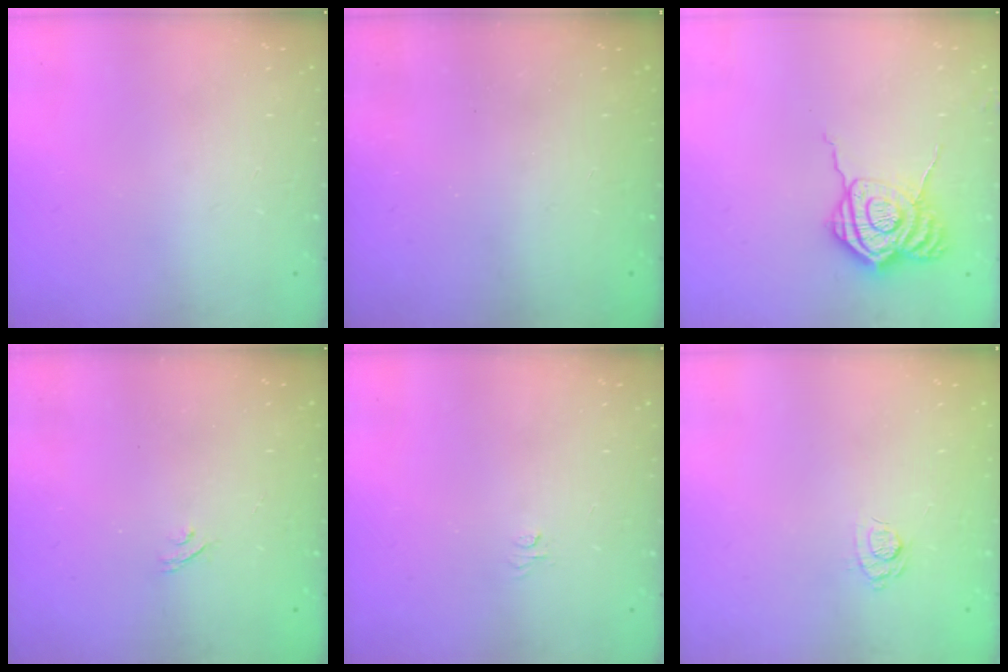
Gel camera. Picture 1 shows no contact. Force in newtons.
{"total": 2.3, "press": 2.1, "slide": 0.8}
{"total": 10.8, "press": 10.8, "slide": 0.9}
{"total": 2.2, "press": 1.9, "slide": 1.1}
{"total": 3.1, "press": 3.0, "slide": 0.3}
{"total": 8.1, "press": 7.9, "slide": 1.4}